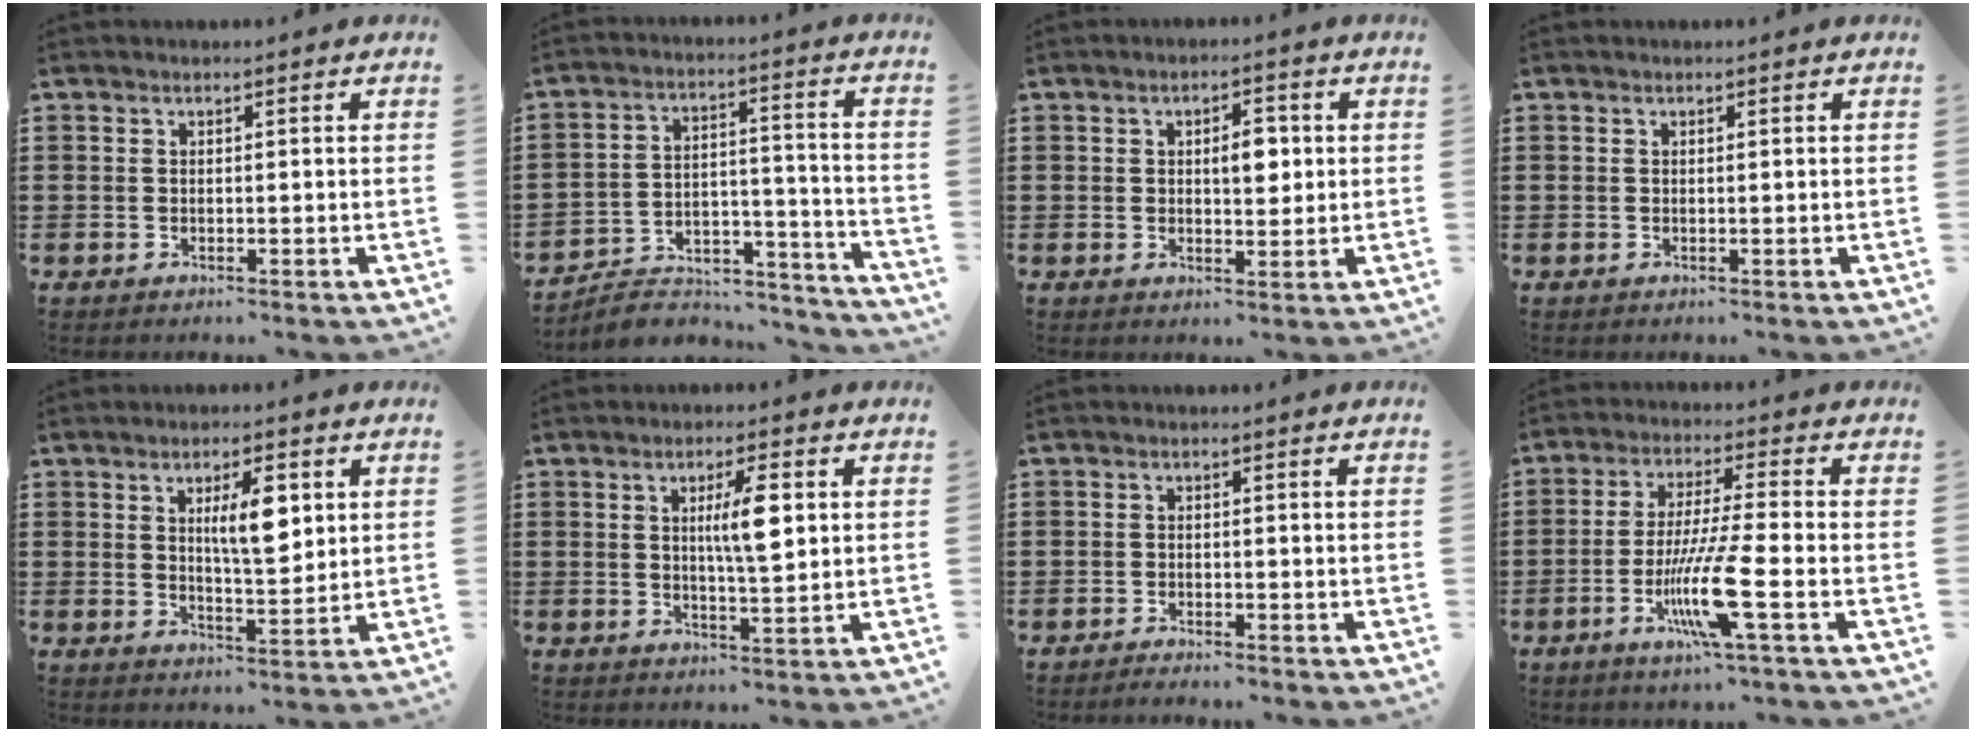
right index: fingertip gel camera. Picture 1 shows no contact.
{"total": 7.0, "force": [-6.4, 2.1, 1.8], "torque": [-0.029, 0.017, -0.122]}
{"total": 4.3, "force": [0.6, 2.0, 3.7], "torque": [-0.060, 0.004, 0.005]}
{"total": 0.0}
{"total": 6.7, "force": [2.0, 2.2, 6.0], "torque": [-0.105, 0.001, 0.029]}
{"total": 6.2, "force": [1.4, 1.3, 5.9], "torque": [-0.108, 0.003, 0.018]}
{"total": 1.2, "force": [-1.2, 0.0, 0.1], "torque": [-0.004, 0.002, -0.025]}
{"total": 10.5, "force": [-4.0, 0.3, 9.7], "torque": [-0.193, -0.018, -0.078]}